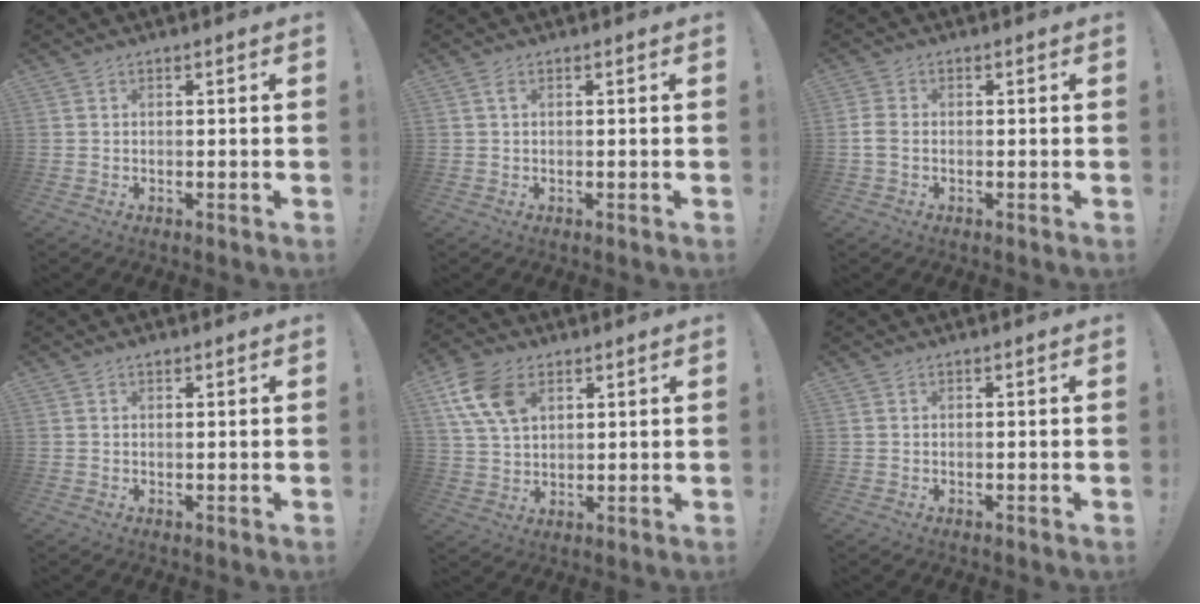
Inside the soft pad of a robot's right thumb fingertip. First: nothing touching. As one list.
[{"total": 1.0, "force": [0.1, 0.2, 1.0], "torque": [-0.017, 0.001, 0.001]}, {"total": 3.6, "force": [-0.6, 2.5, 2.6], "torque": [-0.061, 0.006, -0.011]}, {"total": 0.7, "force": [0.6, 0.2, 0.2], "torque": [0.000, -0.002, 0.011]}, {"total": 12.4, "force": [5.5, 7.9, 7.7], "torque": [-0.150, -0.013, 0.109]}, {"total": 0.0}]